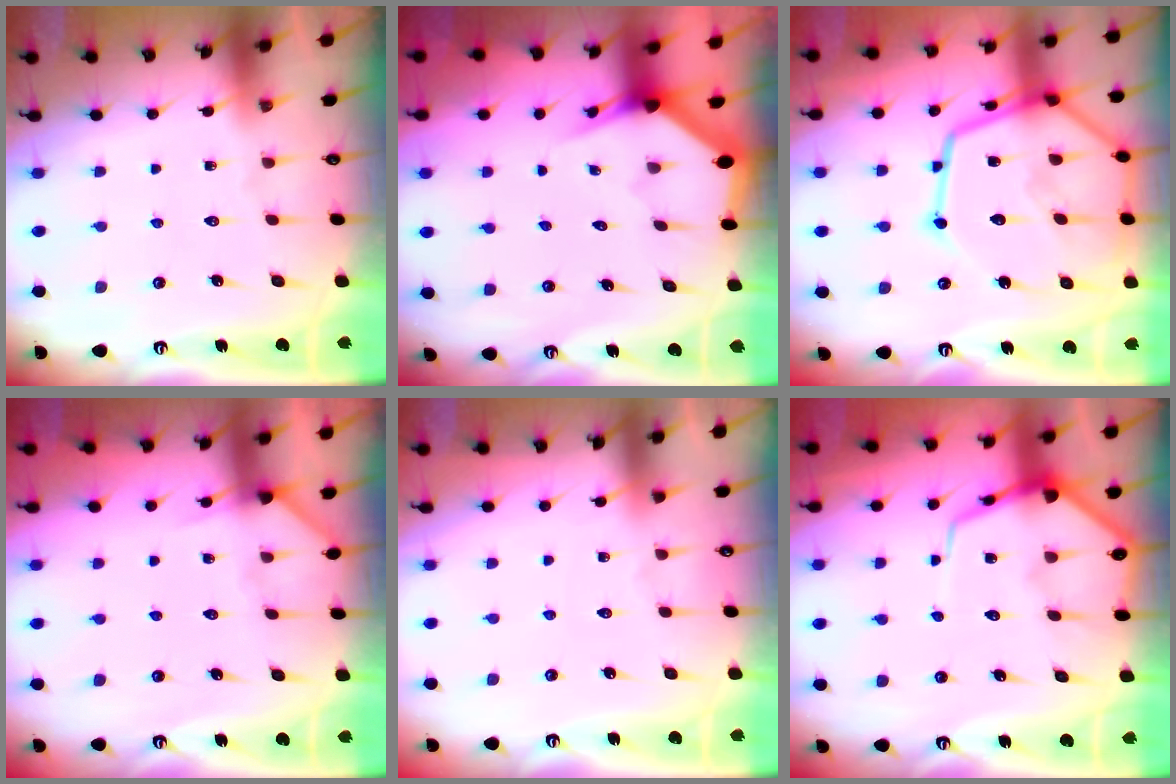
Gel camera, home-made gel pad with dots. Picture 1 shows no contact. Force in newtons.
{"total": 3.0, "press": 3.0, "slide": 0.0}
{"total": 21.6, "press": 21.5, "slide": 1.8}
{"total": 4.9, "press": 4.9, "slide": 0.4}
{"total": 4.0, "press": 3.9, "slide": 0.6}
{"total": 9.5, "press": 9.5, "slide": 0.9}